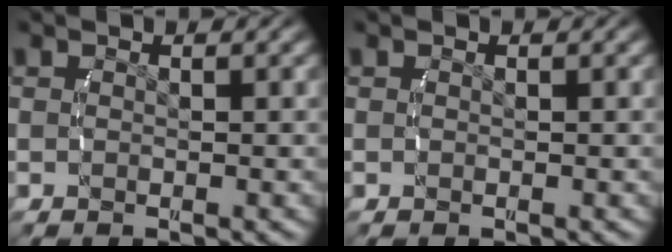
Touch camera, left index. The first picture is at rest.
{"total": 0.0}